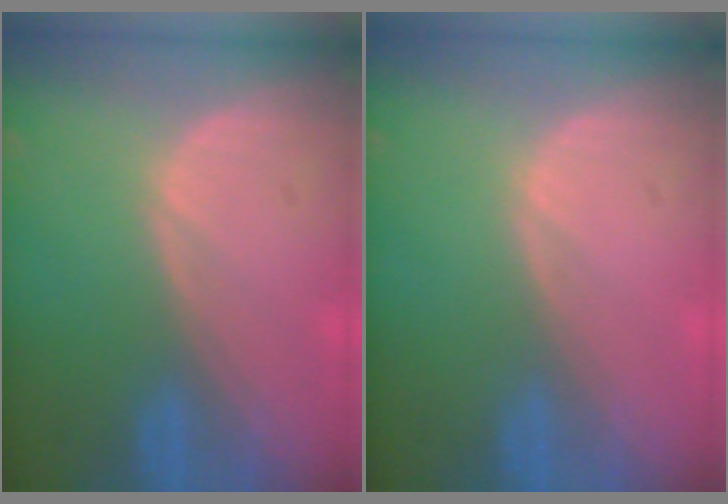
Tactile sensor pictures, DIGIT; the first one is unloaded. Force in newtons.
{"total": 0.0}